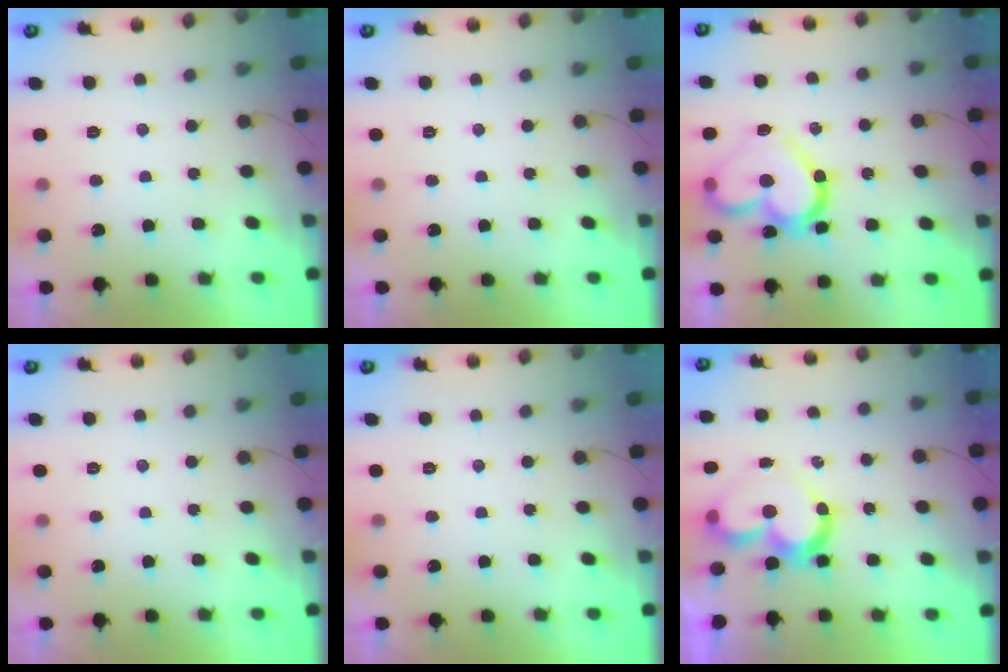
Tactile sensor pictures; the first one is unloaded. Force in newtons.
{"total": 0.0}
{"total": 17.6, "press": 17.5, "slide": 1.2}
{"total": 0.0}
{"total": 0.0}
{"total": 10.0, "press": 10.0, "slide": 0.9}